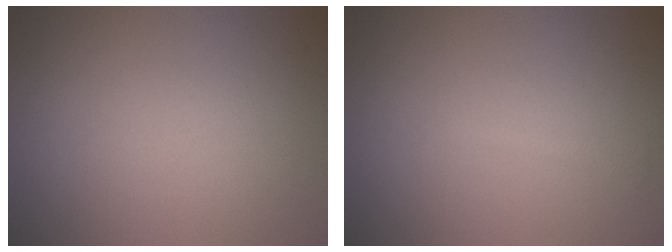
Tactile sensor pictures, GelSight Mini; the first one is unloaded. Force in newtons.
{"total": 0.6, "press": 0.6, "slide": 0.0}